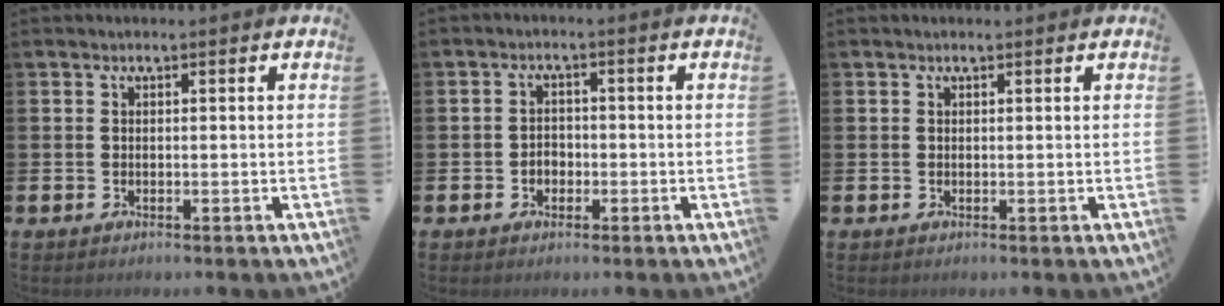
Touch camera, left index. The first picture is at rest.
{"total": 1.9, "force": [-0.7, 1.7, 0.7], "torque": [-0.007, 0.001, -0.019]}
{"total": 0.0}